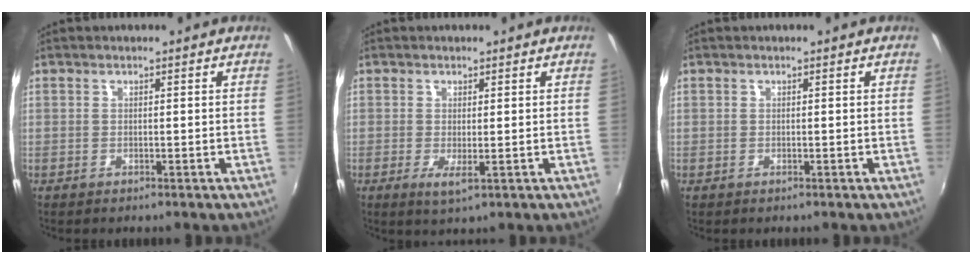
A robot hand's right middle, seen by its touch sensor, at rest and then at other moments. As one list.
[{"total": 2.5, "force": [-0.4, 0.4, 2.4], "torque": [-0.046, -0.011, -0.006]}, {"total": 0.0}]